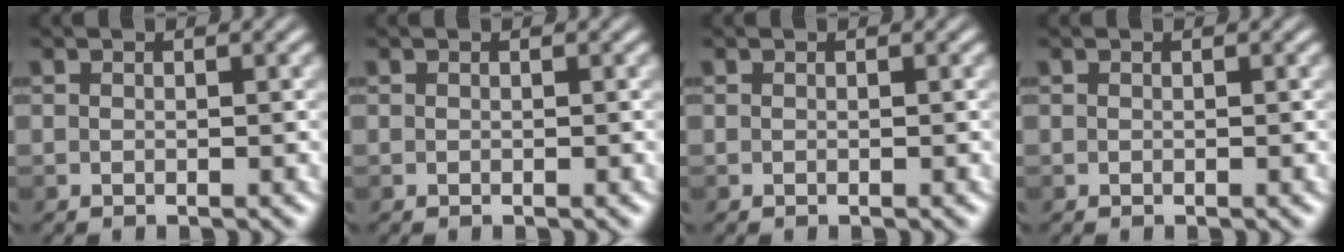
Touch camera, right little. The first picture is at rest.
{"total": 0.0}
{"total": 0.0}
{"total": 0.0}